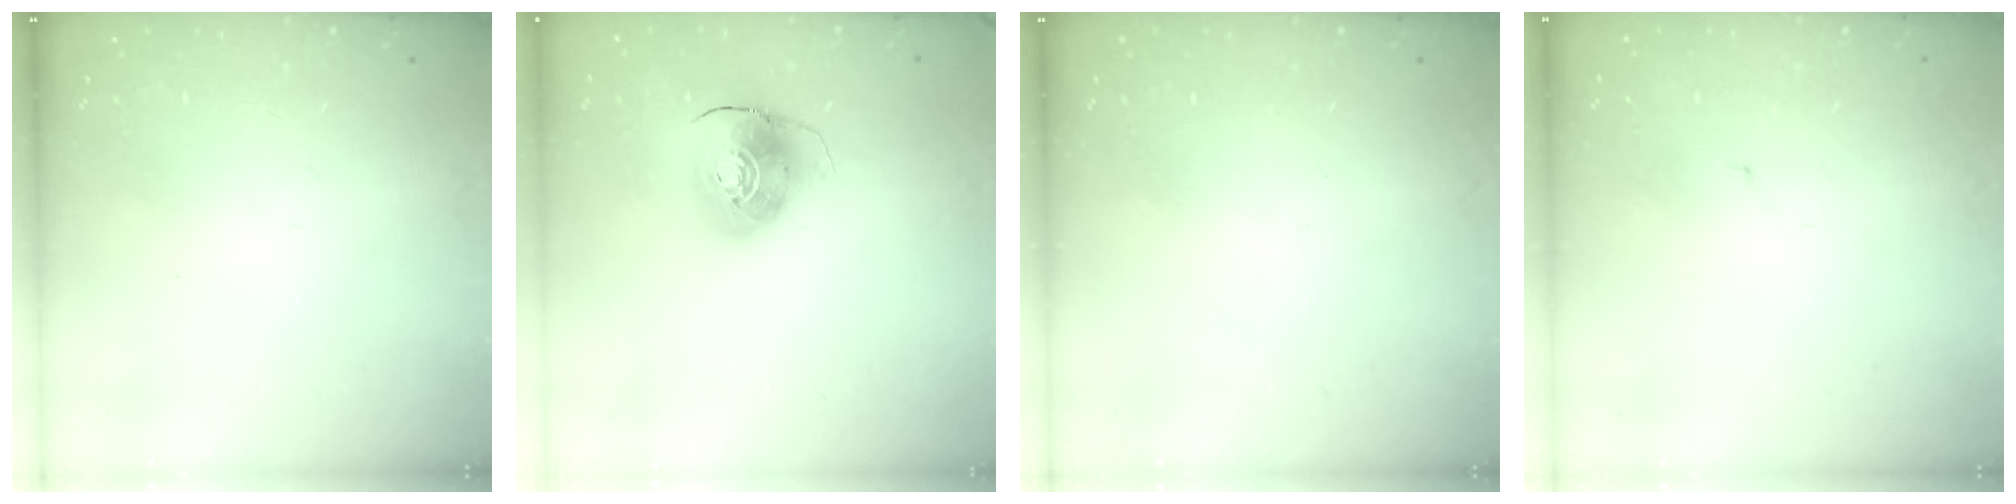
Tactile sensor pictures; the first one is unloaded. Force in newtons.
{"total": 9.8, "press": 9.7, "slide": 1.4}
{"total": 0.0}
{"total": 1.4, "press": 1.3, "slide": 0.1}